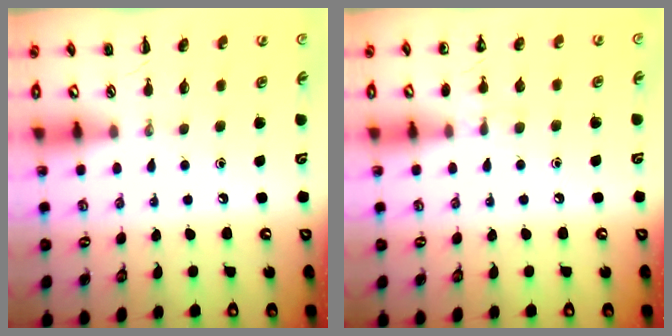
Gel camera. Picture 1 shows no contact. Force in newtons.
{"total": 5.5, "press": 5.3, "slide": 1.6}